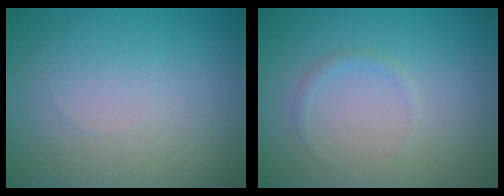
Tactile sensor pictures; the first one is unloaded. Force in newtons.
{"total": 0.7, "press": 0.7, "slide": 0.1}